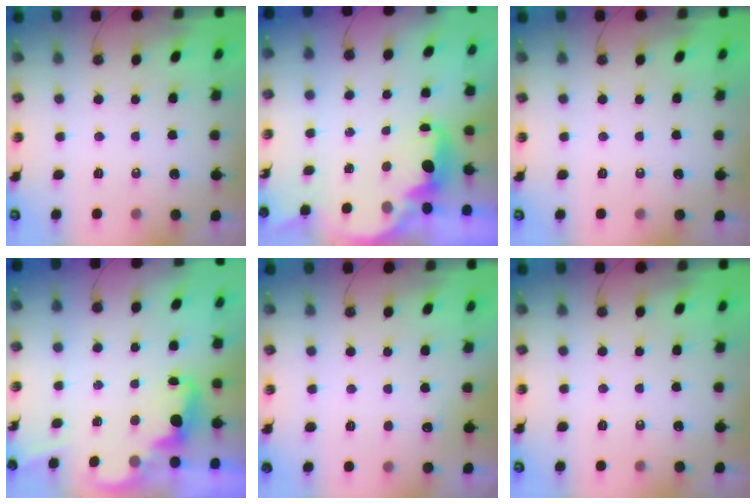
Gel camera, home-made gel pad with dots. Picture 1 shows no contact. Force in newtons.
{"total": 2.7, "press": 2.6, "slide": 0.6}
{"total": 0.0}
{"total": 2.3, "press": 2.2, "slide": 0.5}
{"total": 4.7, "press": 4.6, "slide": 1.1}
{"total": 0.0}